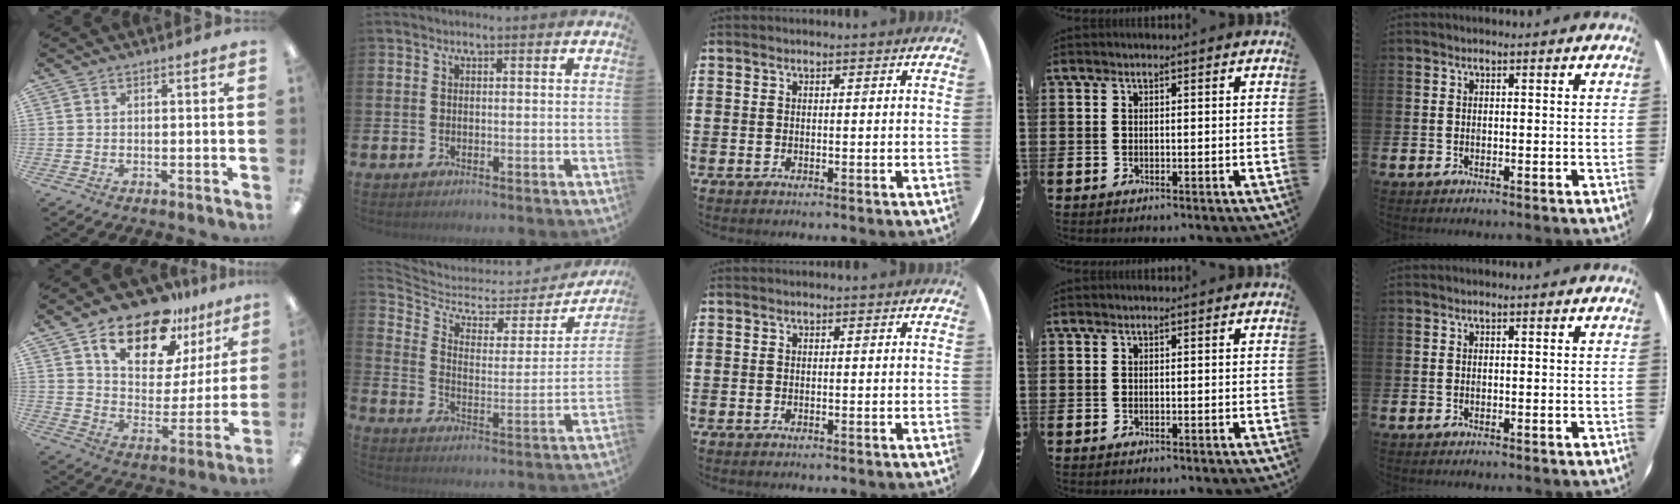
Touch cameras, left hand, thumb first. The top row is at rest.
{"thumb": {"total": 18.1, "force": [13.1, 8.4, 9.2], "torque": [-0.157, -0.078, 0.228]}, "index": {"total": 5.2, "force": [4.1, 2.6, 1.8], "torque": [-0.065, -0.036, 0.064]}}